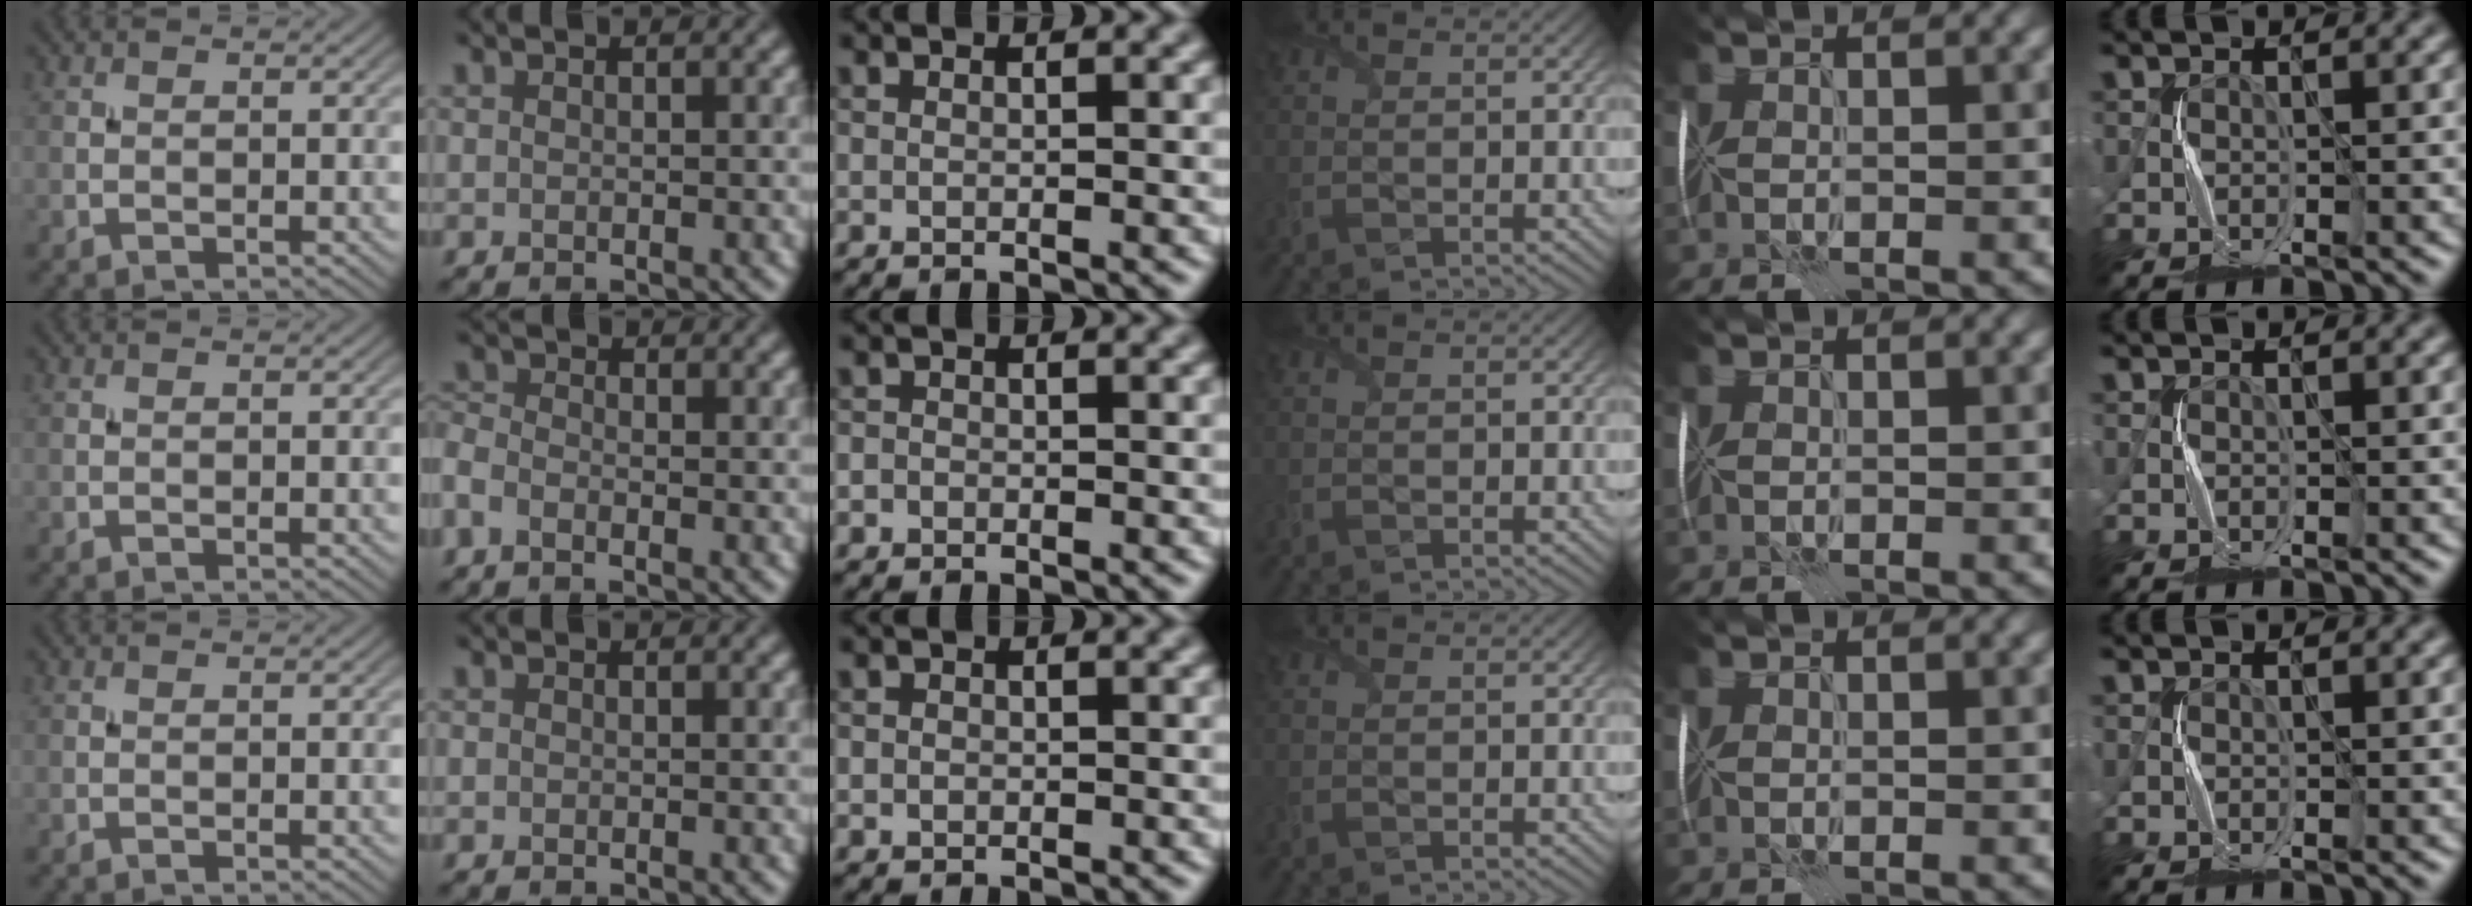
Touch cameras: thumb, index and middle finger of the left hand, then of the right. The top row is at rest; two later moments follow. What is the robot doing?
{"motion": "fold", "object": "shipping label"}